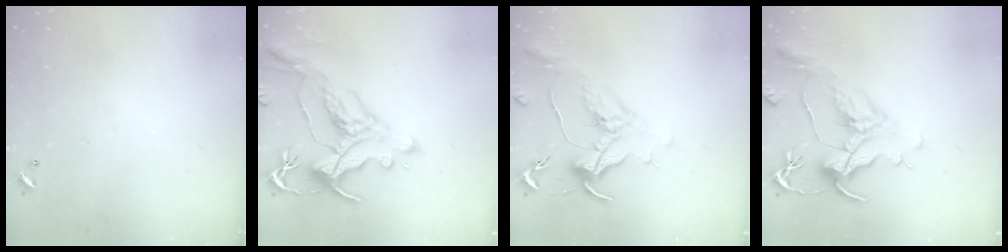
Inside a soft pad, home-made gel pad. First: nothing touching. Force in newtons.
{"total": 1.7, "press": 1.2, "slide": 1.1}
{"total": 1.8, "press": 1.5, "slide": 0.9}
{"total": 1.1, "press": 0.0, "slide": 1.1}